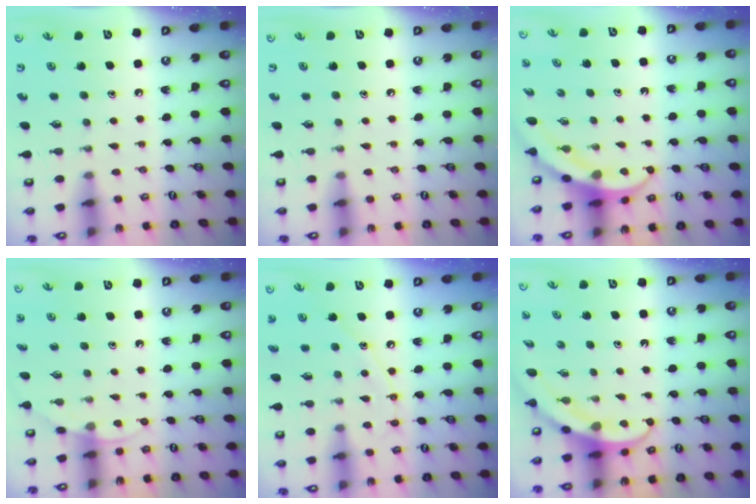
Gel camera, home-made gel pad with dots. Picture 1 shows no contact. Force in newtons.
{"total": 0.0}
{"total": 4.0, "press": 4.0, "slide": 0.4}
{"total": 3.9, "press": 3.8, "slide": 0.4}
{"total": 9.7, "press": 9.7, "slide": 0.8}
{"total": 3.8, "press": 3.8, "slide": 0.3}